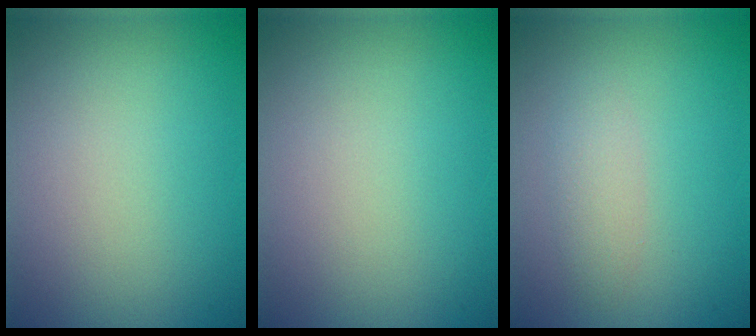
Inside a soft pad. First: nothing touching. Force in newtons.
{"total": 0.0}
{"total": 1.6, "press": 1.6, "slide": 0.2}